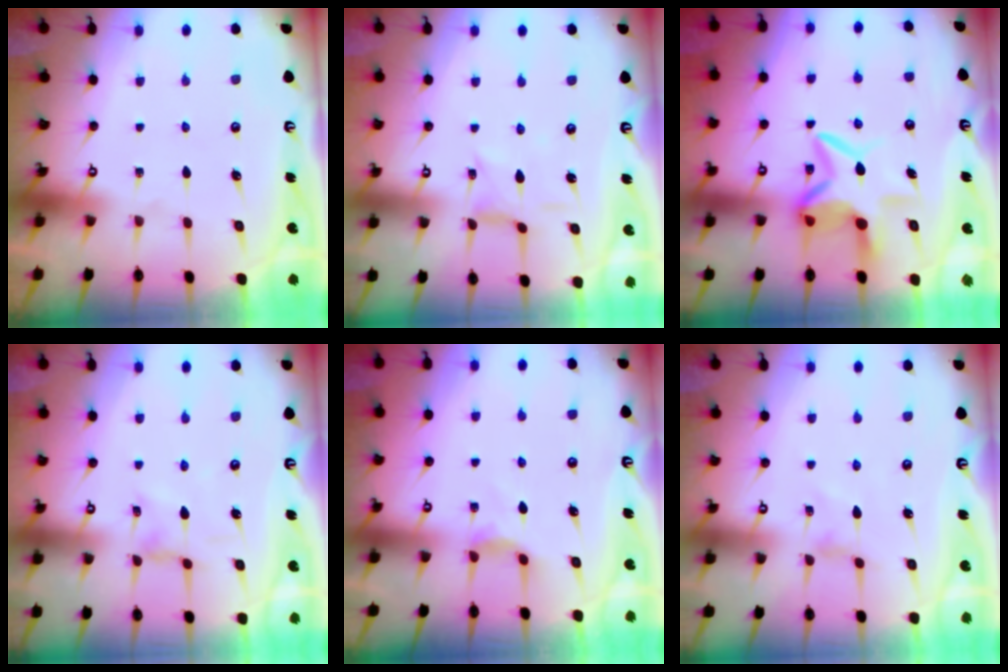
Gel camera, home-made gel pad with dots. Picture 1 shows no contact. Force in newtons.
{"total": 1.6, "press": 1.6, "slide": 0.4}
{"total": 7.2, "press": 7.1, "slide": 0.8}
{"total": 0.0}
{"total": 2.5, "press": 2.5, "slide": 0.4}
{"total": 0.8, "press": 0.8, "slide": 0.3}